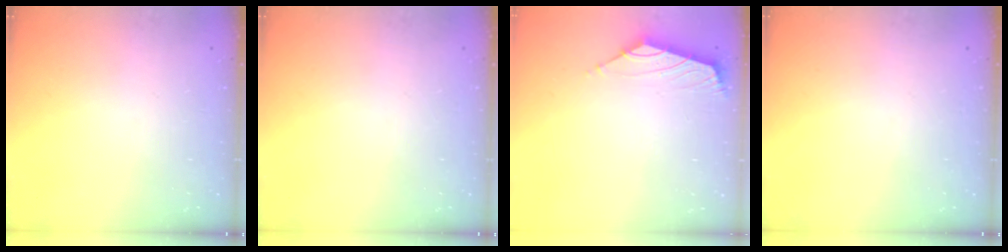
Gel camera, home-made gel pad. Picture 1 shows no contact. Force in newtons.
{"total": 0.0}
{"total": 1.6, "press": 1.4, "slide": 0.6}
{"total": 0.0}